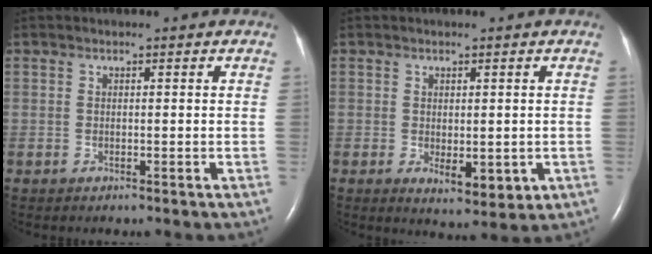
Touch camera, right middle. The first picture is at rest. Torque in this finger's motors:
{"motor_torque": [0.67, -0.35, 0.07, 0.04]}